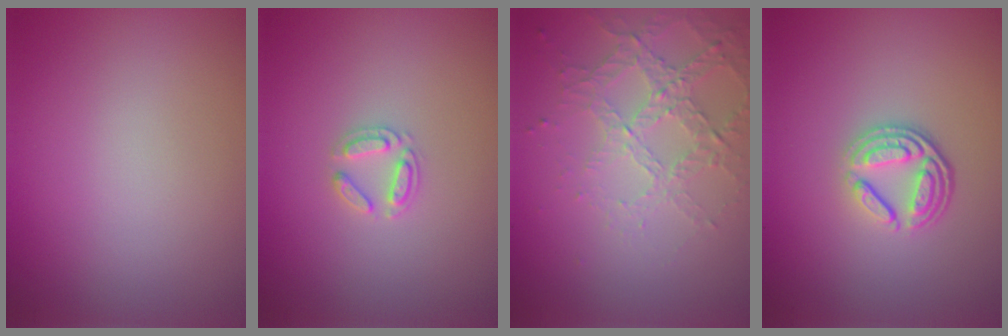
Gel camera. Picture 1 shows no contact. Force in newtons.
{"total": 1.9, "press": 1.9, "slide": 0.3}
{"total": 4.5, "press": 3.1, "slide": 3.2}
{"total": 4.0, "press": 2.9, "slide": 2.7}